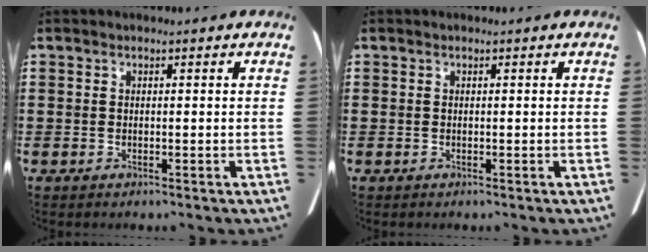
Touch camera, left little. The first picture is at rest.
{"total": 0.0}